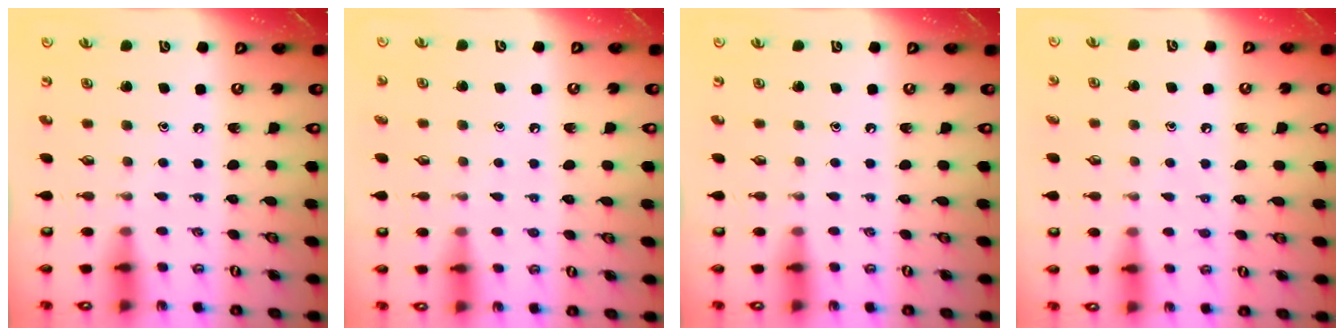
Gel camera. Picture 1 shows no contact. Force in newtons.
{"total": 2.4, "press": 2.4, "slide": 0.2}
{"total": 0.0}
{"total": 4.8, "press": 4.7, "slide": 1.0}